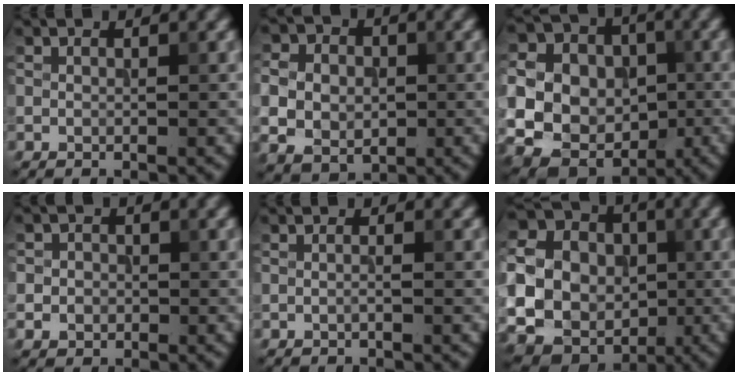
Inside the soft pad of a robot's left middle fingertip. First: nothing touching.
{"total": 6.3, "force": [-0.1, 5.2, 3.5], "torque": [-0.076, 0.001, -0.010]}
{"total": 16.0, "force": [-1.2, 14.9, 5.8], "torque": [-0.158, -0.004, -0.034]}
{"total": 2.1, "force": [-0.3, 1.9, 0.6], "torque": [0.009, 0.000, -0.016]}
{"total": 0.5, "force": [-0.2, 0.0, 0.5], "torque": [-0.012, -0.004, -0.006]}
{"total": 19.9, "force": [-1.2, 18.8, 6.4], "torque": [-0.176, -0.006, -0.056]}